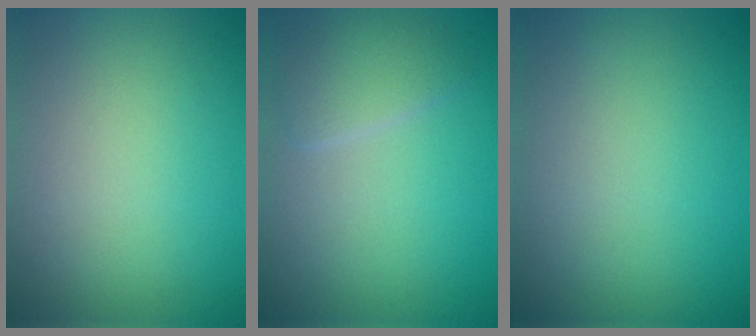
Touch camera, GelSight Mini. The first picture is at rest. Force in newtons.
{"total": 2.4, "press": 2.4, "slide": 0.0}
{"total": 0.0}